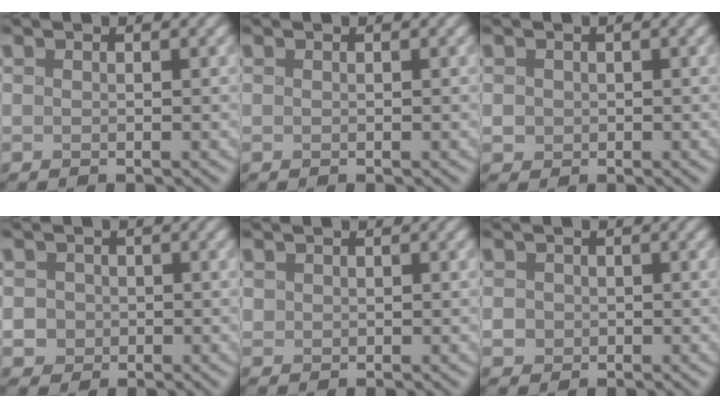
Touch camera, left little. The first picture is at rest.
{"total": 0.0}
{"total": 0.9, "force": [-0.1, 0.9, 0.2], "torque": [-0.001, -0.001, 0.003]}
{"total": 1.7, "force": [-0.3, 1.6, 0.3], "torque": [-0.004, 0.004, 0.001]}
{"total": 0.6, "force": [0.2, 0.5, -0.1], "torque": [0.001, 0.001, 0.008]}
{"total": 1.2, "force": [-0.3, 1.1, 0.1], "torque": [-0.001, -0.003, -0.003]}